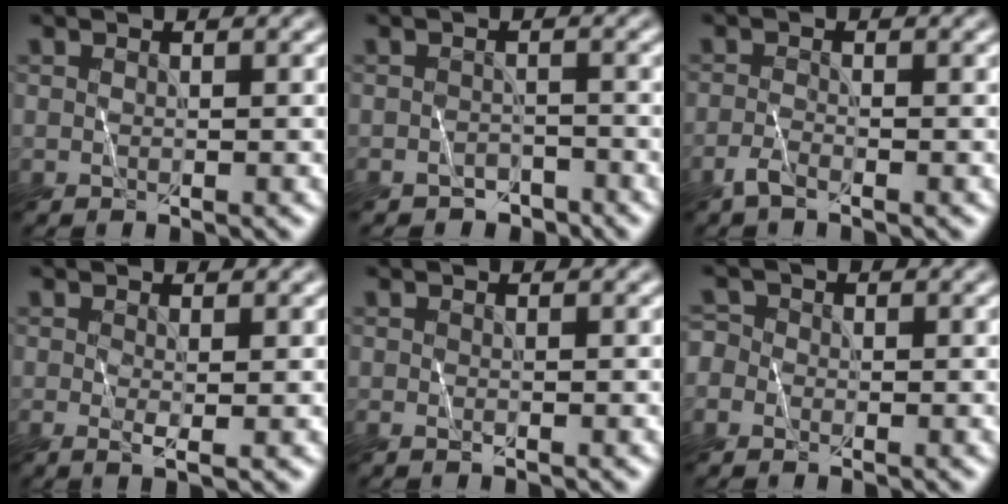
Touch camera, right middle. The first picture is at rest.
{"total": 2.0, "force": [-1.8, 0.8, 0.1], "torque": [0.004, 0.006, -0.032]}
{"total": 1.3, "force": [-1.1, 0.2, 0.8], "torque": [-0.019, 0.003, -0.027]}
{"total": 1.4, "force": [-0.1, 0.1, 1.4], "torque": [-0.027, -0.005, -0.002]}
{"total": 0.0}
{"total": 1.7, "force": [-0.2, 1.6, 0.6], "torque": [-0.003, 0.011, -0.019]}